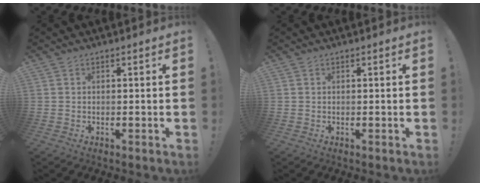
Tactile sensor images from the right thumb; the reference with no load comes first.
{"total": 0.0}